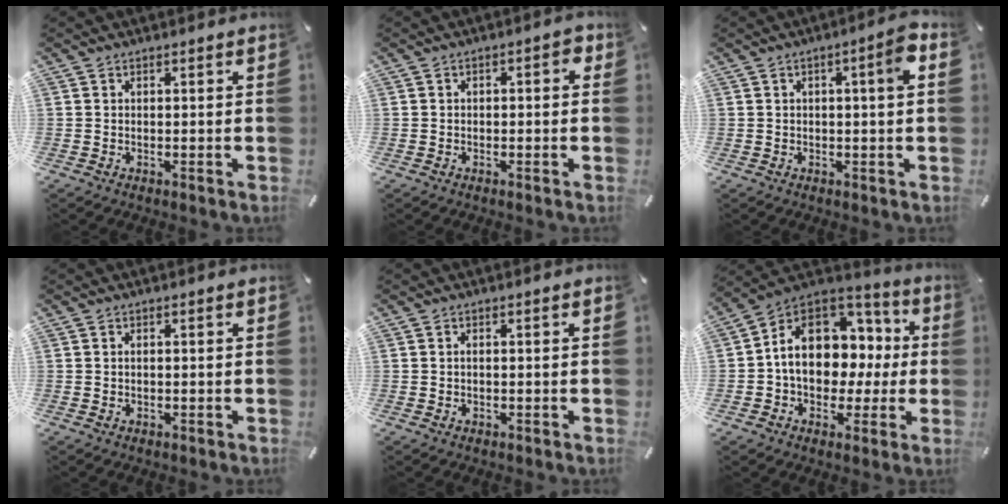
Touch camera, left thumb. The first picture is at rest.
{"total": 2.0, "force": [-0.6, 1.1, 1.6], "torque": [-0.029, 0.010, -0.014]}
{"total": 4.6, "force": [0.9, 0.7, 4.5], "torque": [-0.069, -0.003, 0.008]}
{"total": 0.9, "force": [0.0, 0.6, 0.8], "torque": [-0.016, 0.002, -0.002]}
{"total": 1.2, "force": [-0.1, 0.7, 1.0], "torque": [-0.019, 0.003, -0.004]}
{"total": 14.8, "force": [1.0, 11.7, 8.9], "torque": [-0.143, -0.013, 0.021]}